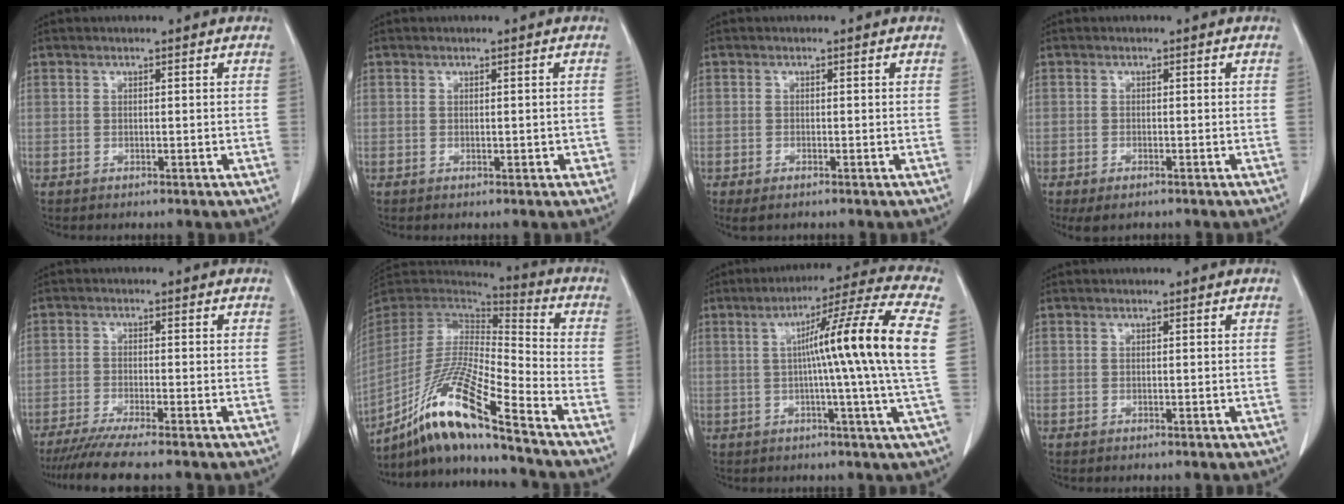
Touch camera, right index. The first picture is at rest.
{"total": 1.2, "force": [-0.4, 0.5, 1.0], "torque": [-0.013, 0.002, -0.002]}
{"total": 2.0, "force": [-1.4, 0.5, 1.3], "torque": [-0.026, -0.006, -0.018]}
{"total": 3.0, "force": [-2.1, 1.1, 1.8], "torque": [-0.034, -0.007, -0.027]}
{"total": 8.3, "force": [-7.0, -0.9, 4.4], "torque": [-0.056, -0.025, -0.109]}
{"total": 17.3, "force": [-12.2, -0.4, 12.2], "torque": [-0.248, -0.021, -0.229]}
{"total": 15.9, "force": [1.6, -2.6, 15.6], "torque": [-0.228, 0.005, 0.015]}
{"total": 0.0}